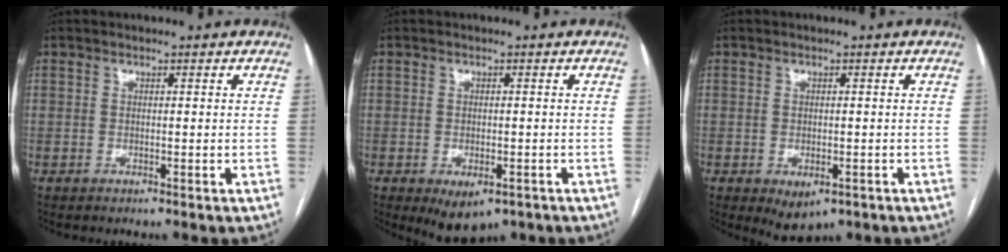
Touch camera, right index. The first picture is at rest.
{"total": 5.3, "force": [-2.9, 2.7, 3.6], "torque": [-0.052, -0.006, -0.032]}
{"total": 4.0, "force": [-1.8, 2.2, 2.8], "torque": [-0.040, -0.005, -0.015]}